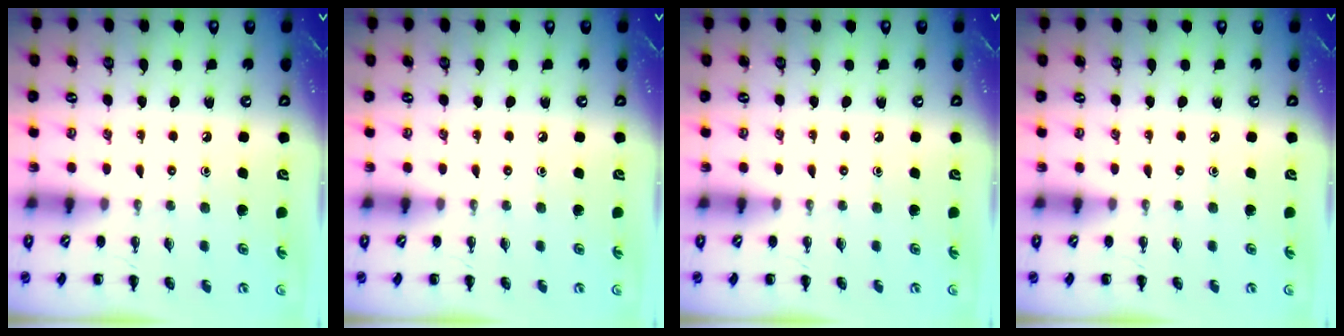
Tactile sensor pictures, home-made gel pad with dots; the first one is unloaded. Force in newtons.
{"total": 0.0}
{"total": 0.0}
{"total": 0.0}